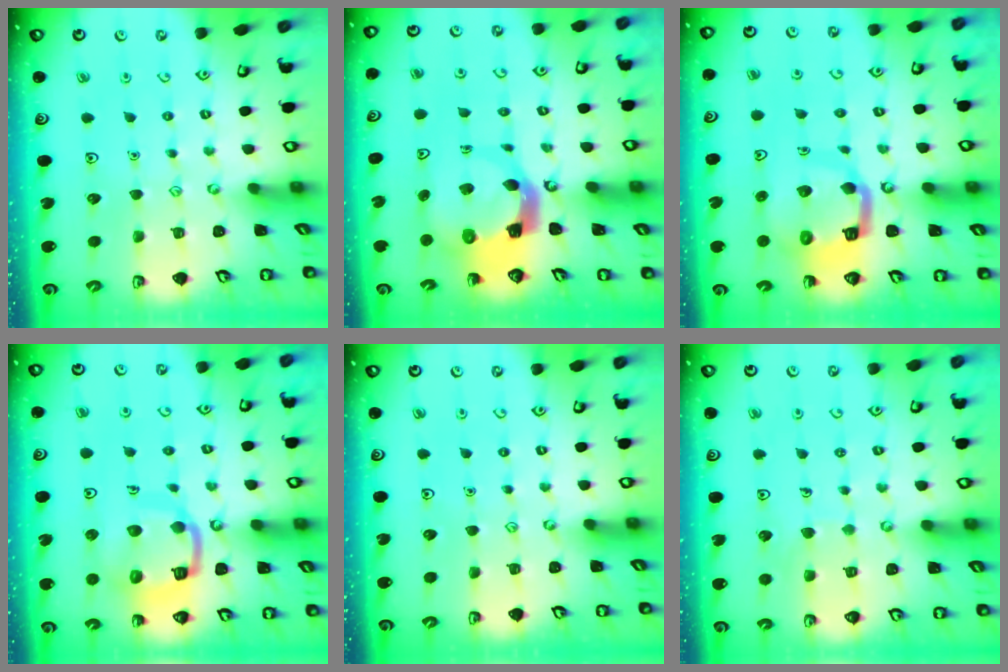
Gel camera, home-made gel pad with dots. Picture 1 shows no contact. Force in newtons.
{"total": 5.4, "press": 5.4, "slide": 0.8}
{"total": 11.0, "press": 10.9, "slide": 1.3}
{"total": 13.1, "press": 13.0, "slide": 1.7}
{"total": 0.0}
{"total": 4.3, "press": 4.3, "slide": 0.3}